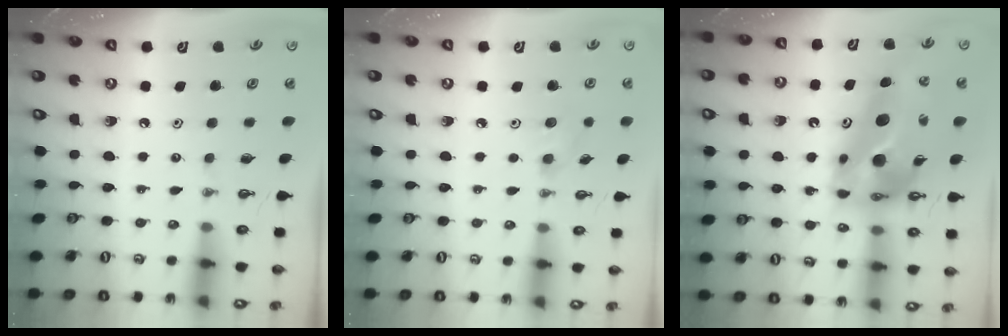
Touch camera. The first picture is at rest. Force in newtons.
{"total": 7.2, "press": 6.8, "slide": 2.1}
{"total": 20.4, "press": 18.9, "slide": 7.6}